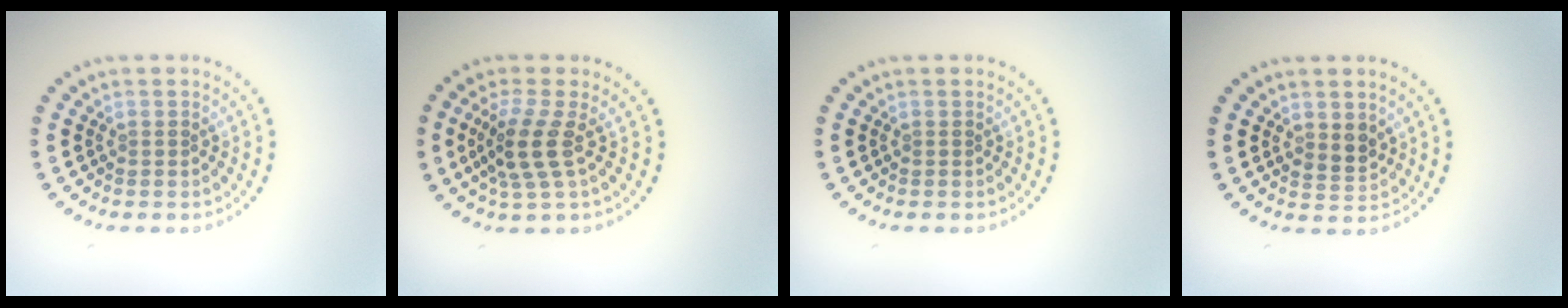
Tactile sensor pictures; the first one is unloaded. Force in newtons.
{"total": 3.4, "press": 2.6, "slide": 2.1}
{"total": 0.0}
{"total": 1.9, "press": 1.8, "slide": 0.7}